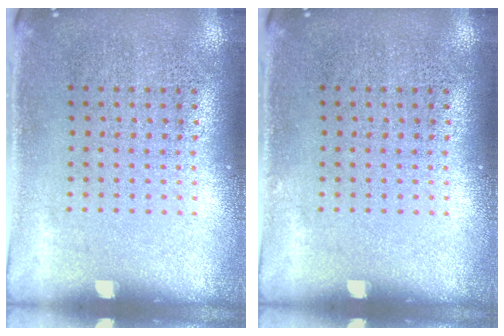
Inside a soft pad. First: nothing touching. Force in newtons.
{"total": 0.0}